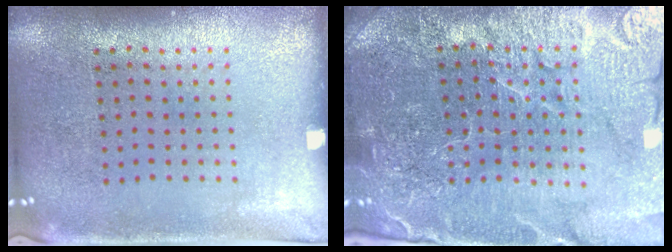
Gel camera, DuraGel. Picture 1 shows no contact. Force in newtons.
{"total": 5.4, "press": 5.0, "slide": 2.2}